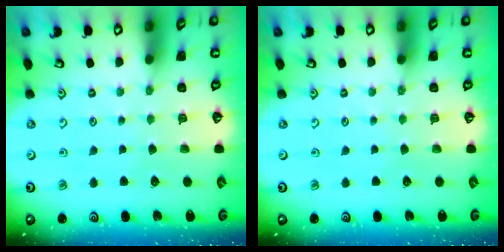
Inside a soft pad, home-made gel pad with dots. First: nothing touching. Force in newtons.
{"total": 0.0}